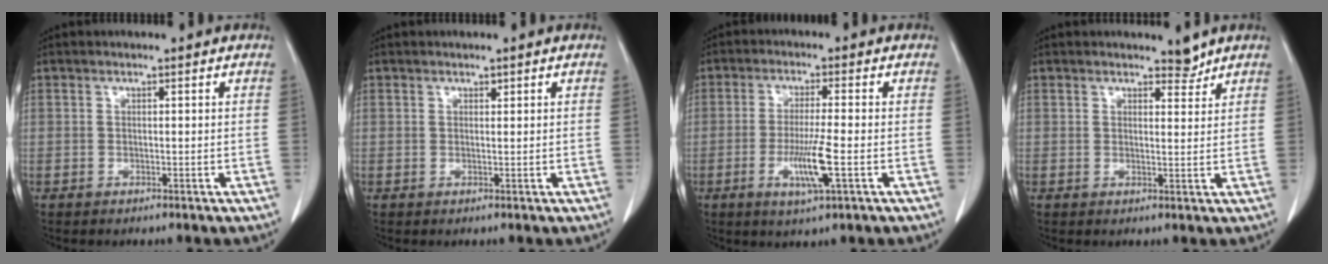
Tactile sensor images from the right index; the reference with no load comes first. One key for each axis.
{"total": 0.7, "fx": 0.4, "fy": 0.5, "fz": 0.4, "tx": -0.007, "ty": 0.002, "tz": 0.007}
{"total": 7.3, "fx": -2.3, "fy": 0.1, "fz": 6.9, "tx": -0.131, "ty": -0.014, "tz": -0.040}
{"total": 2.2, "fx": 2.0, "fy": 0.8, "fz": 0.4, "tx": -0.005, "ty": -0.005, "tz": 0.031}